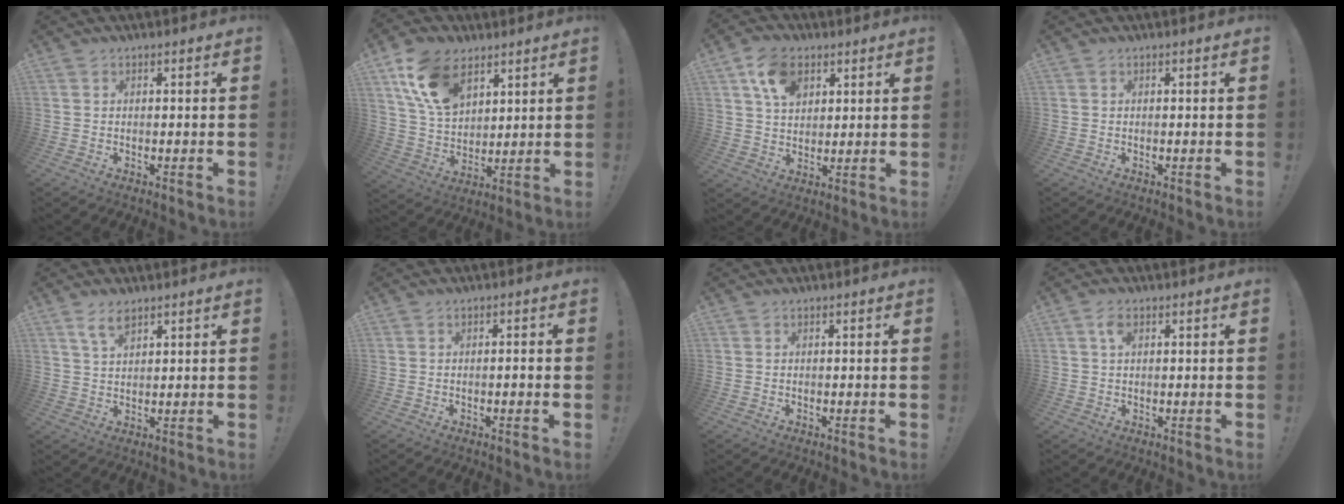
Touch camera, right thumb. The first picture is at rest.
{"total": 15.5, "force": [8.5, 9.7, 8.7], "torque": [-0.159, -0.026, 0.166]}
{"total": 10.9, "force": [5.4, 7.7, 5.5], "torque": [-0.087, -0.013, 0.102]}
{"total": 0.0}
{"total": 5.0, "force": [3.4, 2.1, 3.1], "torque": [-0.060, -0.011, 0.061]}
{"total": 1.7, "force": [-0.7, -0.3, 1.5], "torque": [-0.032, 0.003, -0.012]}
{"total": 0.0}
{"total": 2.9, "force": [1.2, 1.5, 2.2], "torque": [-0.039, 0.001, 0.020]}